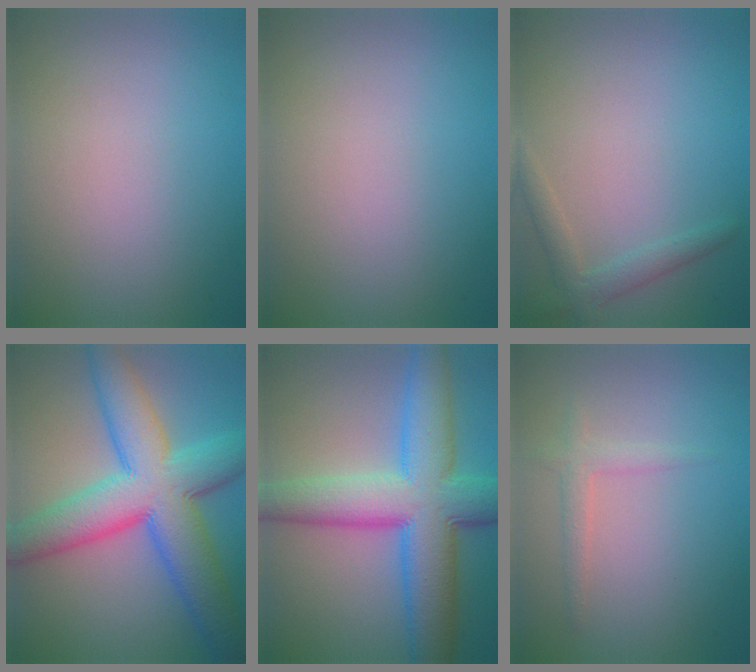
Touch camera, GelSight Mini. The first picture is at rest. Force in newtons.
{"total": 0.0}
{"total": 2.0, "press": 2.0, "slide": 0.1}
{"total": 10.9, "press": 10.9, "slide": 0.2}
{"total": 11.1, "press": 11.1, "slide": 0.4}
{"total": 1.6, "press": 1.6, "slide": 0.1}